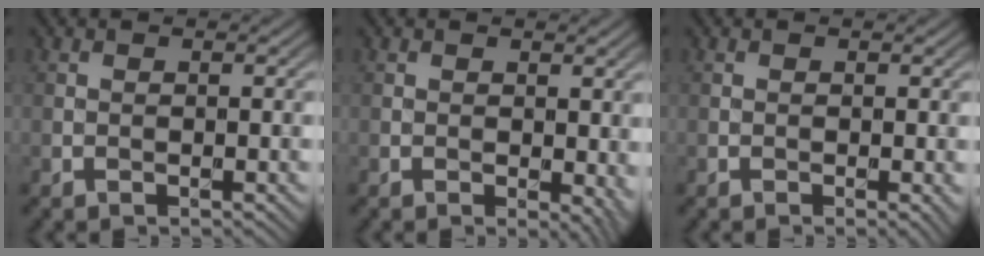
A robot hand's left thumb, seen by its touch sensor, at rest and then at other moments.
{"total": 2.9, "force": [-0.1, 1.6, 2.4], "torque": [-0.024, -0.007, 0.001]}
{"total": 1.0, "force": [-0.1, 0.3, 0.9], "torque": [-0.014, -0.006, -0.003]}